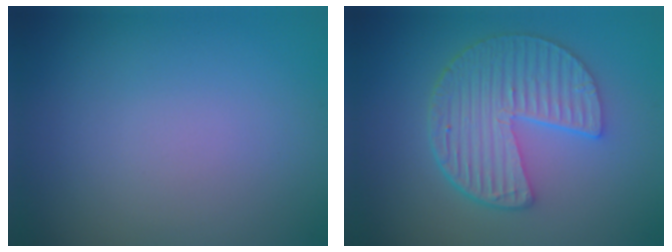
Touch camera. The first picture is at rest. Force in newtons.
{"total": 6.3, "press": 4.8, "slide": 4.1}